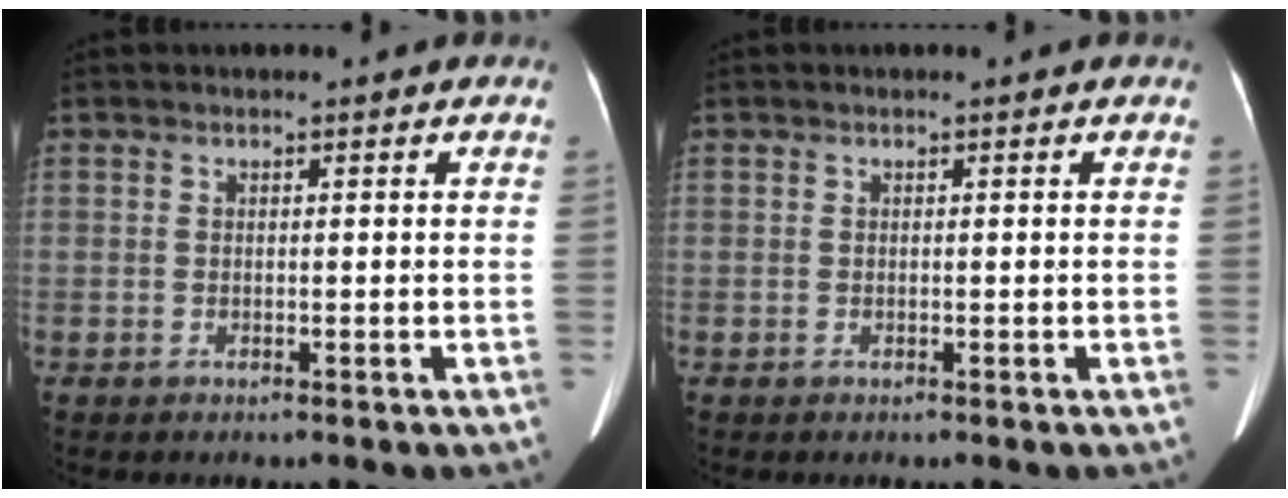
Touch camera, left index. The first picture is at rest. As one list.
[{"total": 0.0}]